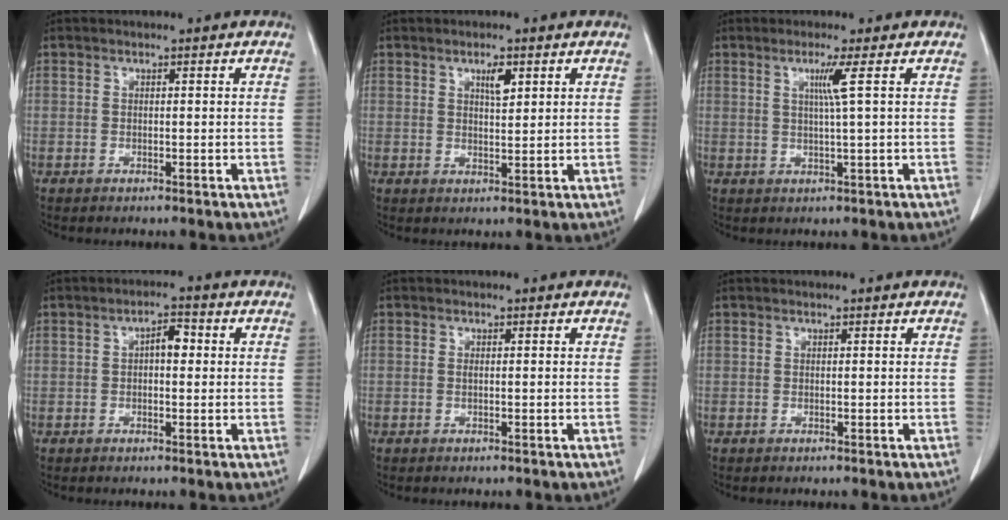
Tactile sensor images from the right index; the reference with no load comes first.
{"total": 3.0, "force": [1.6, 0.9, 2.4], "torque": [-0.040, -0.004, 0.028]}
{"total": 3.2, "force": [1.1, -1.1, 2.8], "torque": [-0.056, -0.006, 0.023]}
{"total": 3.3, "force": [0.5, 1.4, 2.9], "torque": [-0.046, 0.015, 0.006]}
{"total": 0.6, "force": [0.0, 0.1, 0.6], "torque": [-0.015, -0.002, 0.002]}
{"total": 0.0}